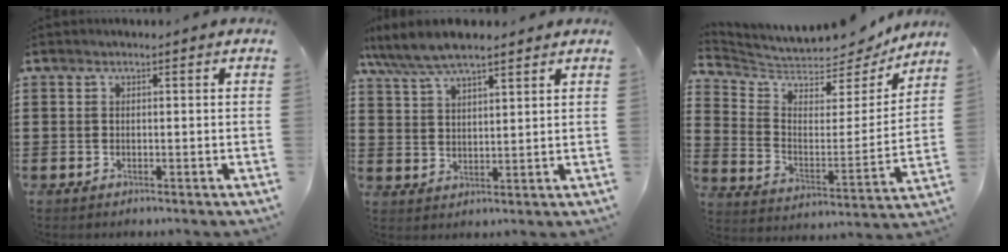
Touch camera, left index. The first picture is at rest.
{"total": 6.7, "force": [5.8, 1.7, 3.0], "torque": [-0.076, -0.013, 0.104]}
{"total": 5.4, "force": [5.0, 1.7, 0.8], "torque": [-0.051, -0.046, 0.084]}